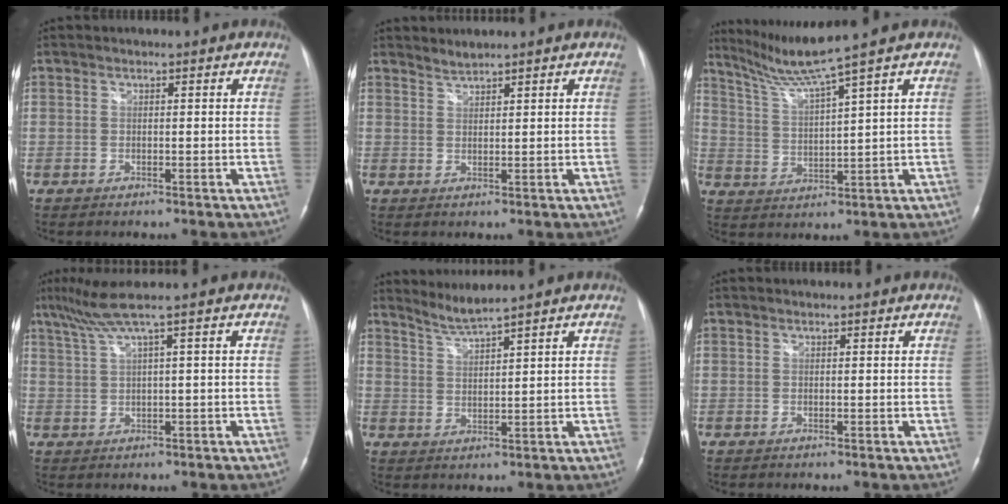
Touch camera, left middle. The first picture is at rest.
{"total": 1.5, "force": [1.5, -0.3, -0.1], "torque": [0.000, 0.001, 0.032]}
{"total": 7.8, "force": [6.2, -2.8, 3.7], "torque": [-0.079, -0.012, 0.125]}
{"total": 4.6, "force": [2.6, -1.4, 3.5], "torque": [-0.082, 0.016, 0.057]}
{"total": 3.5, "force": [3.1, -1.5, 0.5], "torque": [-0.020, -0.012, 0.069]}
{"total": 0.0}